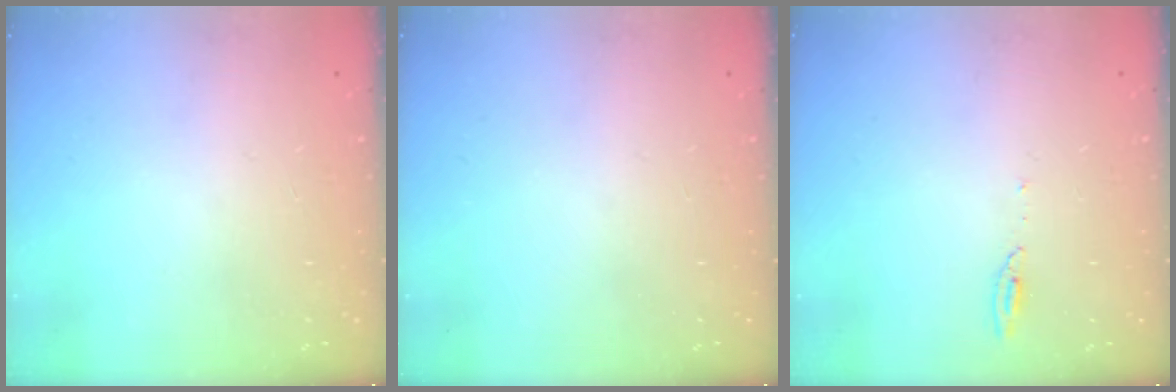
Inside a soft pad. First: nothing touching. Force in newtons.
{"total": 0.0}
{"total": 3.5, "press": 3.4, "slide": 0.7}